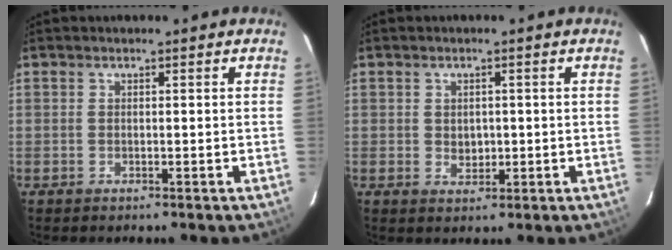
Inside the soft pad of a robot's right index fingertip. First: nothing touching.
{"total": 2.6, "force": [0.0, 2.2, 1.4], "torque": [-0.020, 0.002, 0.004]}